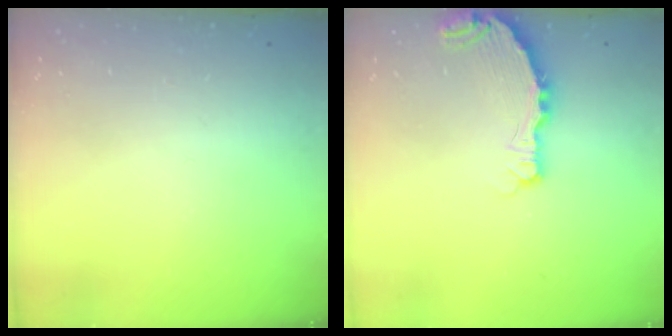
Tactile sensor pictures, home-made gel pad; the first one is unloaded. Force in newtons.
{"total": 5.0, "press": 5.0, "slide": 0.6}